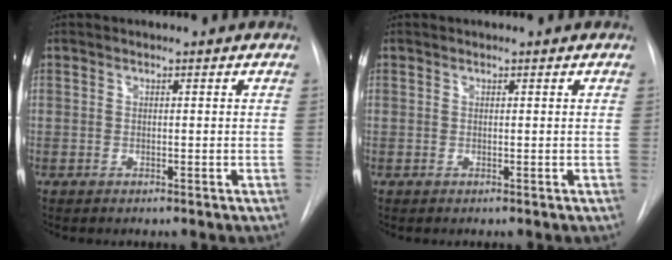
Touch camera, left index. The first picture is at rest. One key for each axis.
{"total": 0.0}